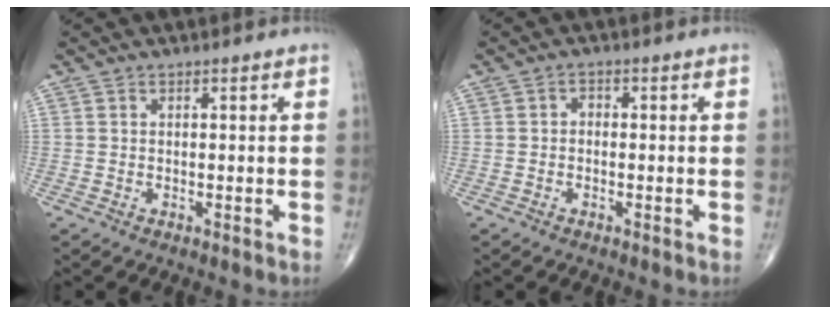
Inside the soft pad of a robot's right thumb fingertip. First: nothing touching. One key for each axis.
{"total": 1.4, "fx": -0.2, "fy": 1.0, "fz": 0.8, "tx": -0.006, "ty": 0.005, "tz": -0.009}